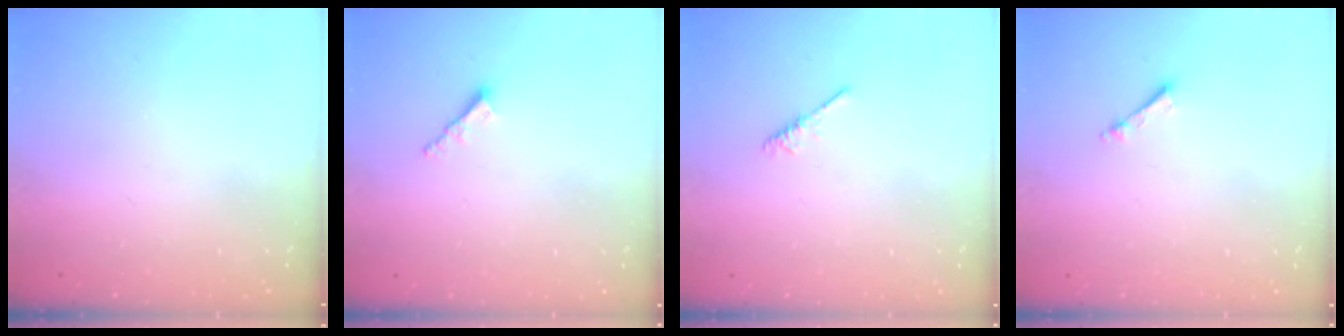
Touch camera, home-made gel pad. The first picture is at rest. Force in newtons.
{"total": 2.3, "press": 2.3, "slide": 0.3}
{"total": 1.9, "press": 1.9, "slide": 0.4}
{"total": 1.3, "press": 1.3, "slide": 0.3}